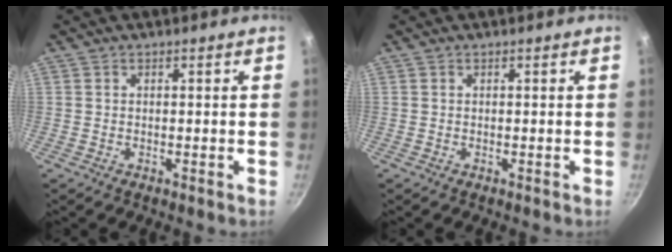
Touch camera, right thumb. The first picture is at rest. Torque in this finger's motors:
{"motor_torque": [-0.29, 0.07, -0.31, 0.19, 0.00]}